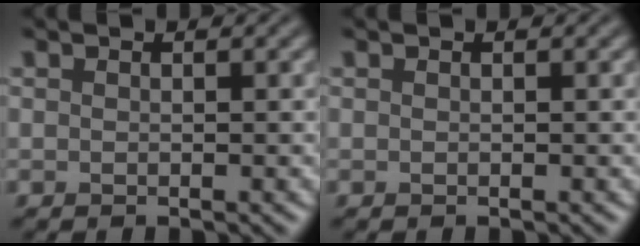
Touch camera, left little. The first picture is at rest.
{"total": 0.0}